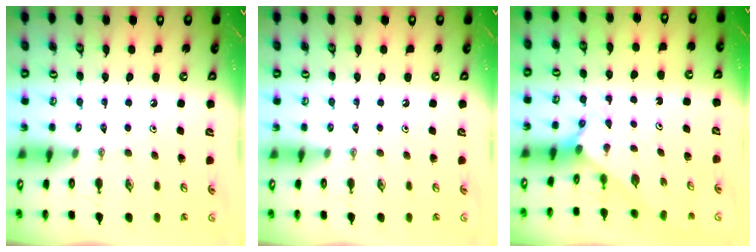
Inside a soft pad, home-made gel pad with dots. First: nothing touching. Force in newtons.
{"total": 0.0}
{"total": 2.0, "press": 2.0, "slide": 0.2}